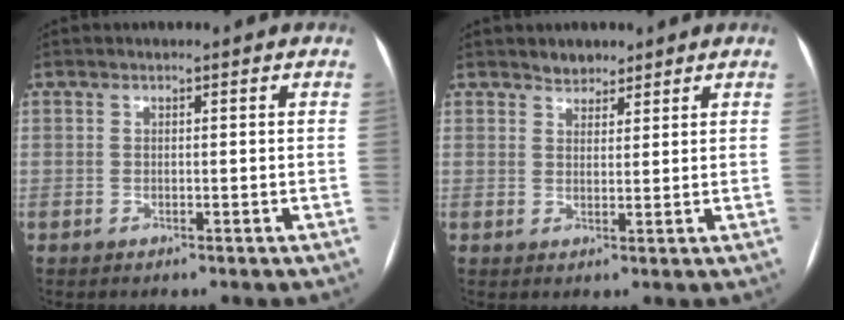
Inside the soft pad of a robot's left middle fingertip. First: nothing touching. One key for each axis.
{"total": 2.5, "fx": 2.2, "fy": 1.2, "fz": 0.4, "tx": -0.009, "ty": 0.000, "tz": 0.035}